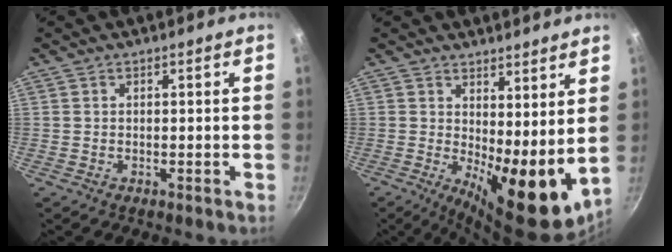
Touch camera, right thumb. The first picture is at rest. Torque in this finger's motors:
{"motor_torque": [2.16, 2.07, 1.44, -0.01, 0.38]}